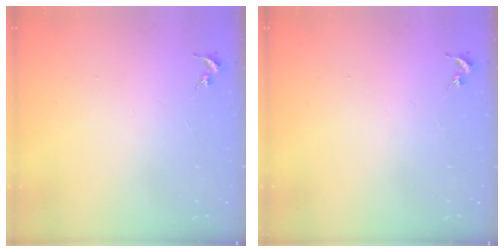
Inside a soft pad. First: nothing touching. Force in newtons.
{"total": 0.0}